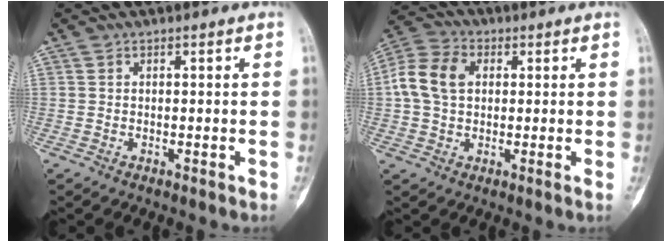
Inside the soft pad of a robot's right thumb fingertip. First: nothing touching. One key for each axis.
{"total": 9.4, "fx": 1.3, "fy": 6.5, "fz": 6.6, "tx": -0.131, "ty": 0.023, "tz": 0.019}